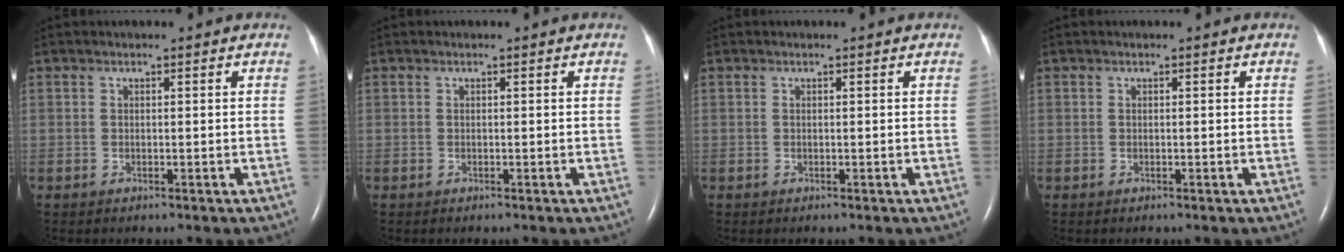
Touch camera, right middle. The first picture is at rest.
{"total": 0.0}
{"total": 0.0}
{"total": 0.0}